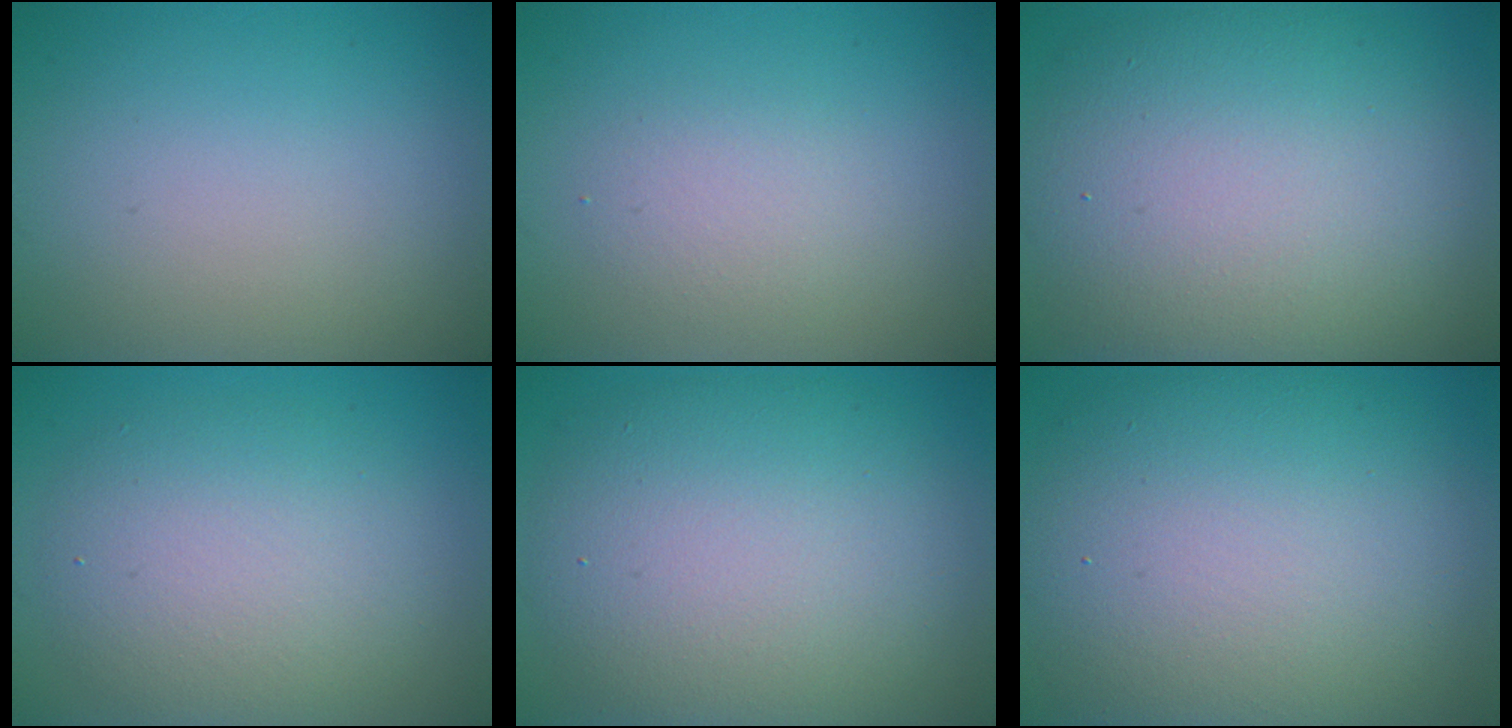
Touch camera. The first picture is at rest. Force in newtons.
{"total": 2.1, "press": 2.1, "slide": 0.0}
{"total": 12.5, "press": 12.4, "slide": 0.9}
{"total": 5.7, "press": 5.7, "slide": 0.6}
{"total": 10.1, "press": 10.0, "slide": 0.6}
{"total": 12.4, "press": 12.4, "slide": 0.9}